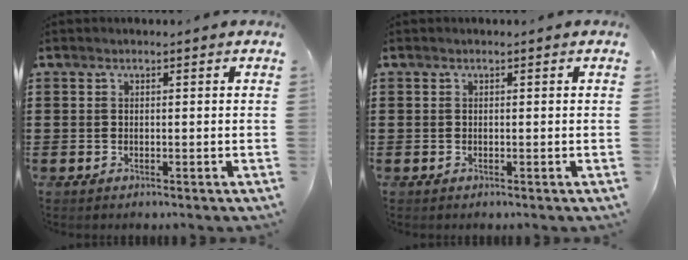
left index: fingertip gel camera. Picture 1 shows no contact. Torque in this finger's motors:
{"motor_torque": [-0.04, -0.04, 0.00, 0.00]}